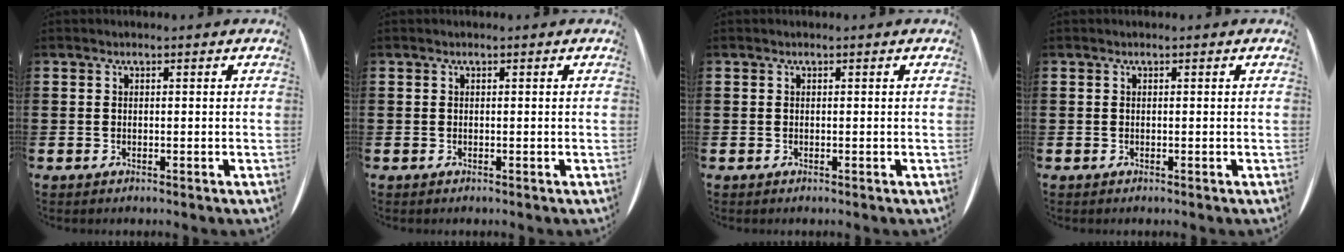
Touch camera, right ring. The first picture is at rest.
{"total": 0.0}
{"total": 0.0}
{"total": 0.0}